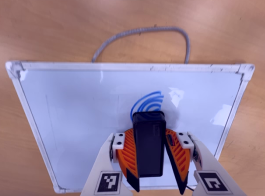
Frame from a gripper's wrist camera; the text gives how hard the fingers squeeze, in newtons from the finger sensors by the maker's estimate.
{"total": 11.7, "left": 14.5, "right": 9.0}